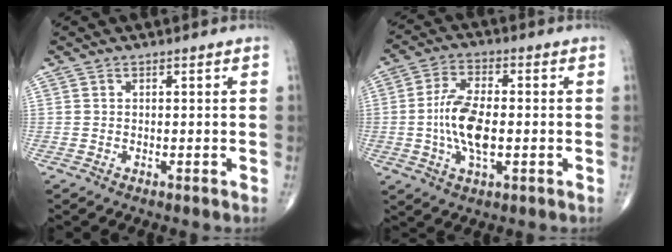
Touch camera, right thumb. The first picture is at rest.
{"total": 10.5, "force": [-1.1, 4.8, 9.3], "torque": [-0.186, 0.007, -0.025]}